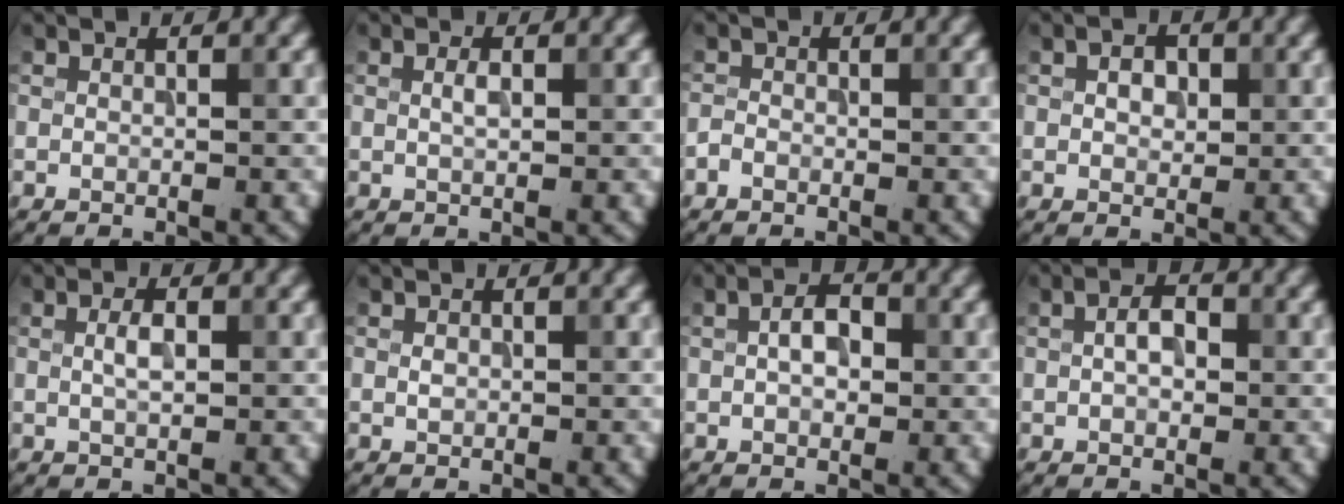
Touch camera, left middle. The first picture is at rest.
{"total": 1.0, "force": [0.2, 0.4, 0.9], "torque": [-0.020, 0.001, 0.003]}
{"total": 0.8, "force": [-0.6, 0.5, 0.3], "torque": [-0.004, 0.000, -0.015]}
{"total": 1.8, "force": [0.3, 1.3, 1.2], "torque": [-0.020, 0.001, 0.003]}
{"total": 1.7, "force": [0.2, 0.7, 1.5], "torque": [-0.033, 0.002, 0.004]}
{"total": 0.7, "force": [0.0, 0.5, 0.4], "torque": [-0.006, -0.002, 0.000]}
{"total": 2.8, "force": [0.2, 1.7, 2.2], "torque": [-0.039, 0.006, 0.000]}
{"total": 2.4, "force": [0.2, 1.4, 1.9], "torque": [-0.035, 0.004, 0.000]}